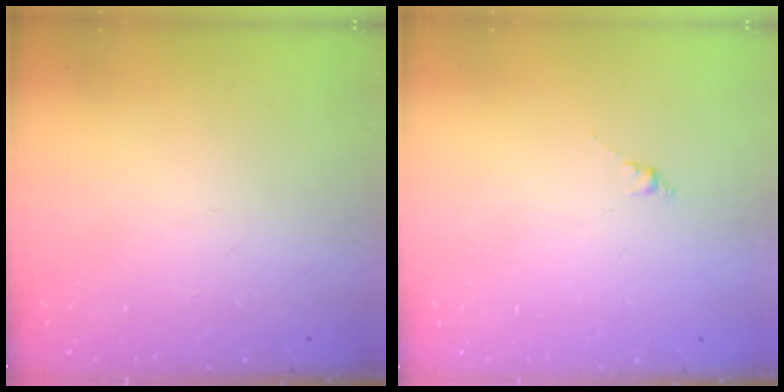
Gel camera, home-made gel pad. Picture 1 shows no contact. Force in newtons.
{"total": 0.0}